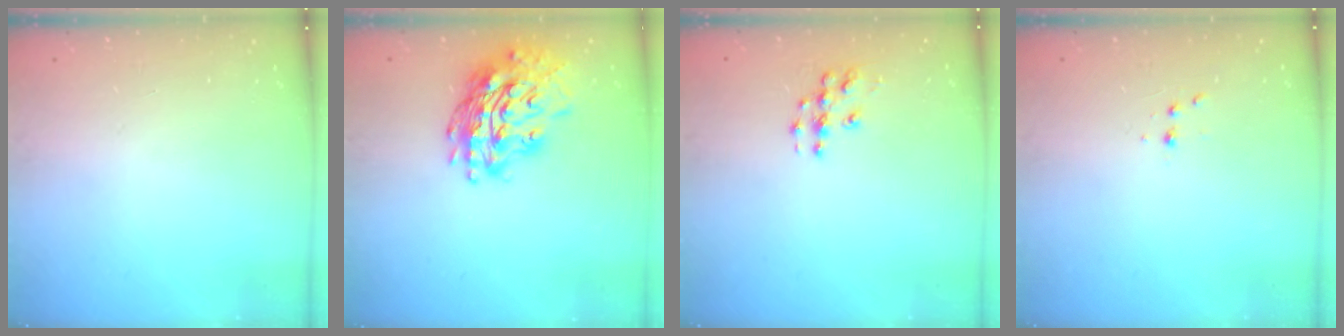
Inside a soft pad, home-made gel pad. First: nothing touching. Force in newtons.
{"total": 20.0, "press": 19.9, "slide": 2.0}
{"total": 6.6, "press": 6.6, "slide": 0.3}
{"total": 2.9, "press": 2.7, "slide": 1.0}